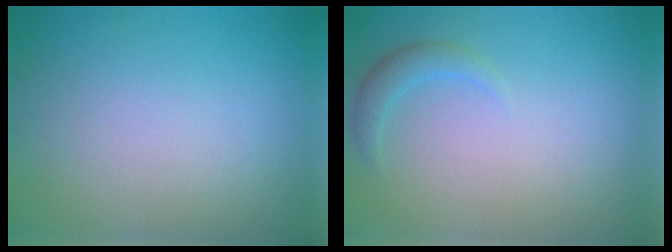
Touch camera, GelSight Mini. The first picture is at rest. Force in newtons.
{"total": 1.6, "press": 1.6, "slide": 0.1}